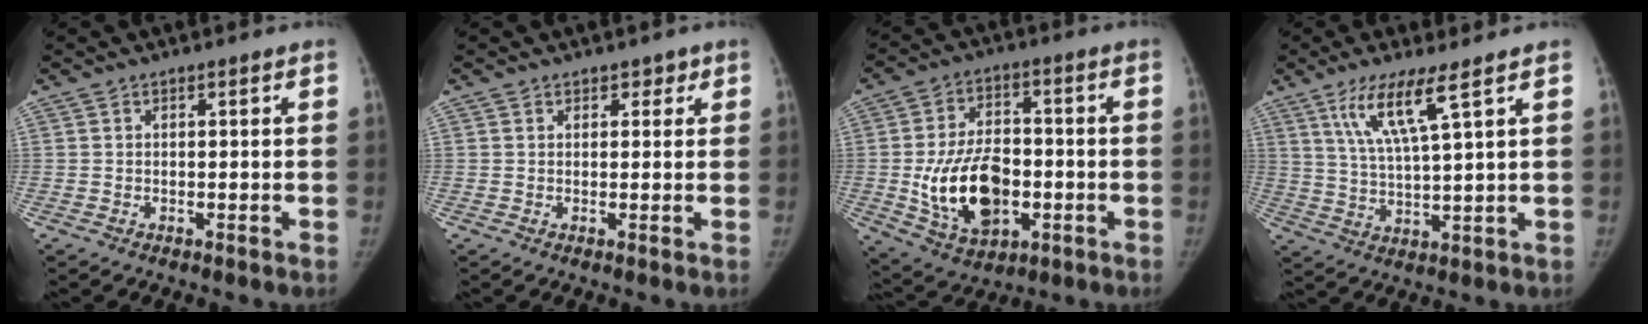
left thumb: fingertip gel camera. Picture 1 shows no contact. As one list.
[{"total": 1.7, "force": [1.0, 1.2, 0.5], "torque": [0.013, -0.003, 0.009]}, {"total": 16.3, "force": [-2.9, 10.3, 12.2], "torque": [-0.189, 0.009, -0.036]}, {"total": 9.0, "force": [5.1, 0.5, 7.5], "torque": [-0.154, -0.027, 0.106]}]